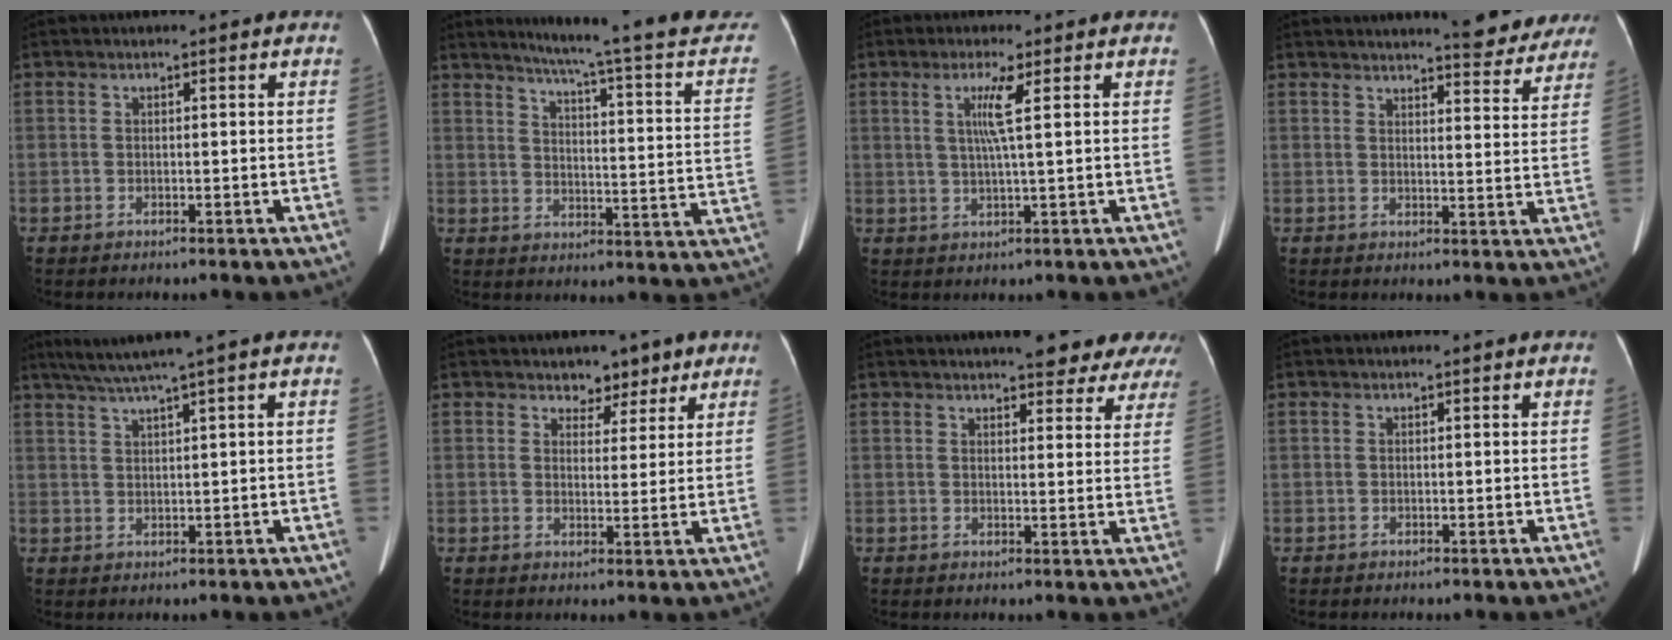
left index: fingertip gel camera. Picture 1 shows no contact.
{"total": 22.7, "force": [20.0, -0.2, 10.7], "torque": [-0.145, -0.068, 0.236]}
{"total": 4.4, "force": [1.3, -0.6, 4.1], "torque": [-0.084, -0.004, 0.026]}
{"total": 12.0, "force": [11.2, 2.1, 3.8], "torque": [-0.029, -0.026, 0.112]}
{"total": 5.3, "force": [3.8, -1.3, 3.4], "torque": [-0.066, 0.012, 0.074]}
{"total": 4.1, "force": [3.1, 2.6, 0.7], "torque": [0.002, -0.001, 0.043]}
{"total": 12.8, "force": [11.4, 2.6, 5.0], "torque": [-0.041, 0.001, 0.116]}
{"total": 0.6, "force": [0.5, 0.1, 0.3], "torque": [-0.008, 0.003, 0.006]}